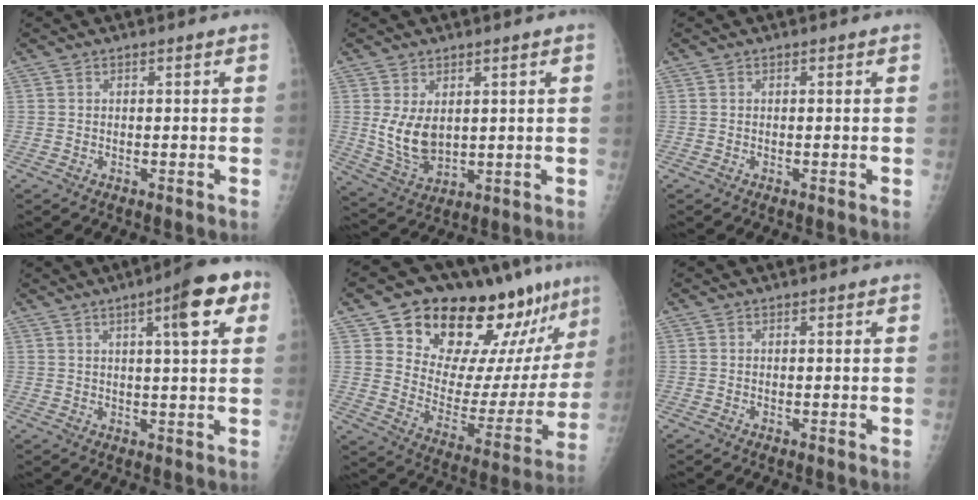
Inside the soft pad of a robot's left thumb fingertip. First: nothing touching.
{"total": 7.8, "force": [1.6, 4.8, 5.9], "torque": [-0.098, -0.021, 0.049]}
{"total": 0.0}
{"total": 10.2, "force": [4.2, 2.3, 9.0], "torque": [-0.112, 0.002, 0.053]}
{"total": 24.4, "force": [17.7, 10.0, 13.6], "torque": [-0.151, -0.087, 0.265]}
{"total": 0.0}